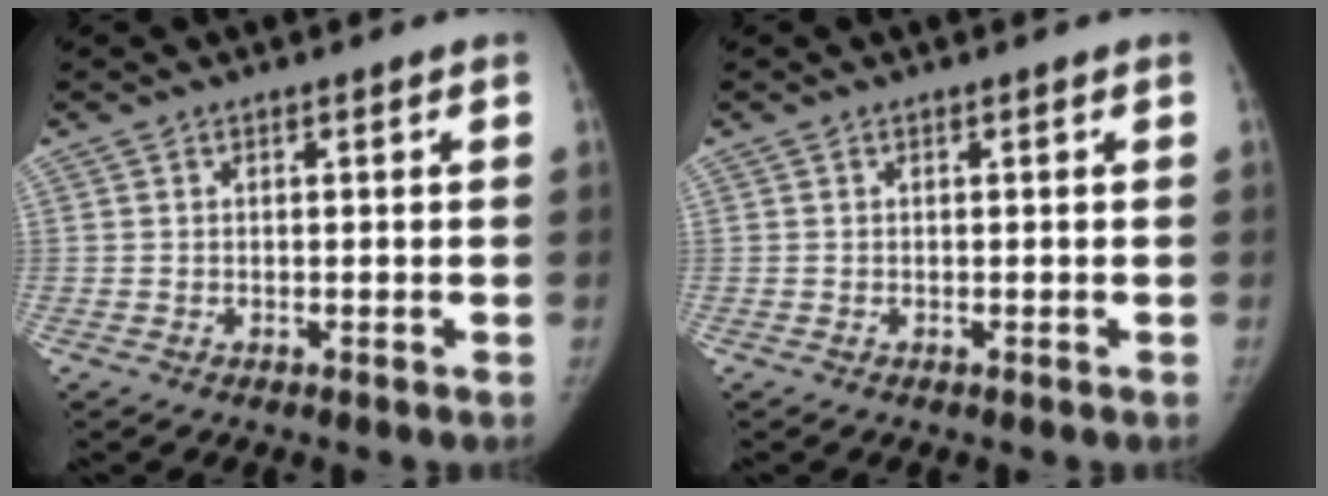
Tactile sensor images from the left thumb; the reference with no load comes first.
{"total": 0.0}